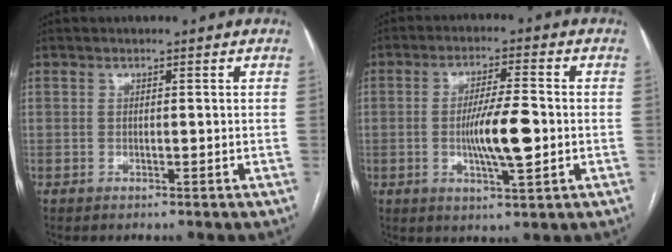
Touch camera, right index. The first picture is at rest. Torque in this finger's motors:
{"motor_torque": [0.28, -0.07, 0.25, 0.09]}